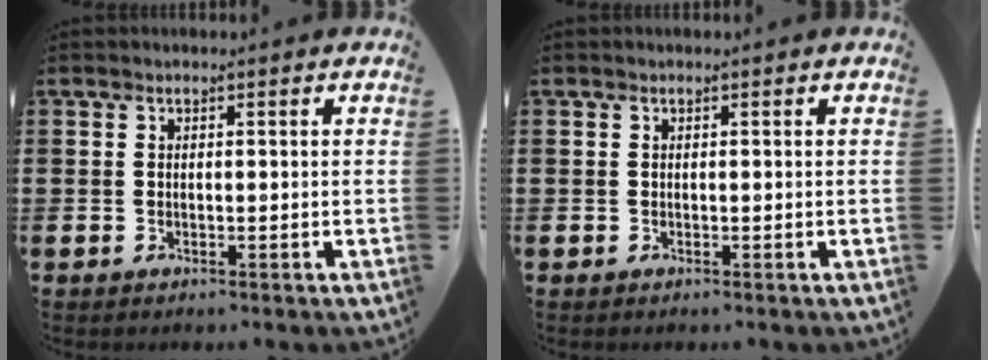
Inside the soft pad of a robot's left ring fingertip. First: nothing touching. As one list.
[{"total": 0.0}]